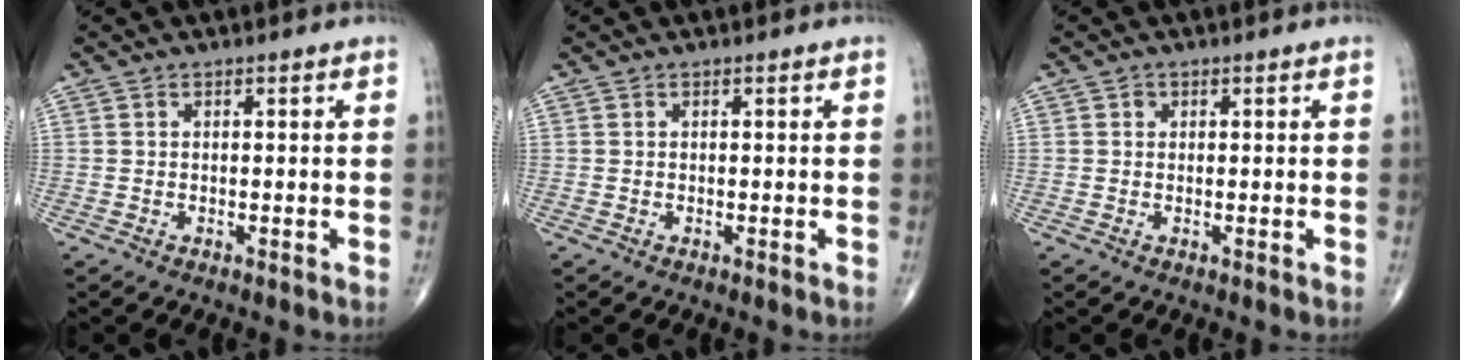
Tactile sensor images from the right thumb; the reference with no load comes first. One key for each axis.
{"total": 0.0}
{"total": 0.7, "fx": 0.2, "fy": 0.7, "fz": 0.2, "tx": 0.003, "ty": 0.001, "tz": 0.002}